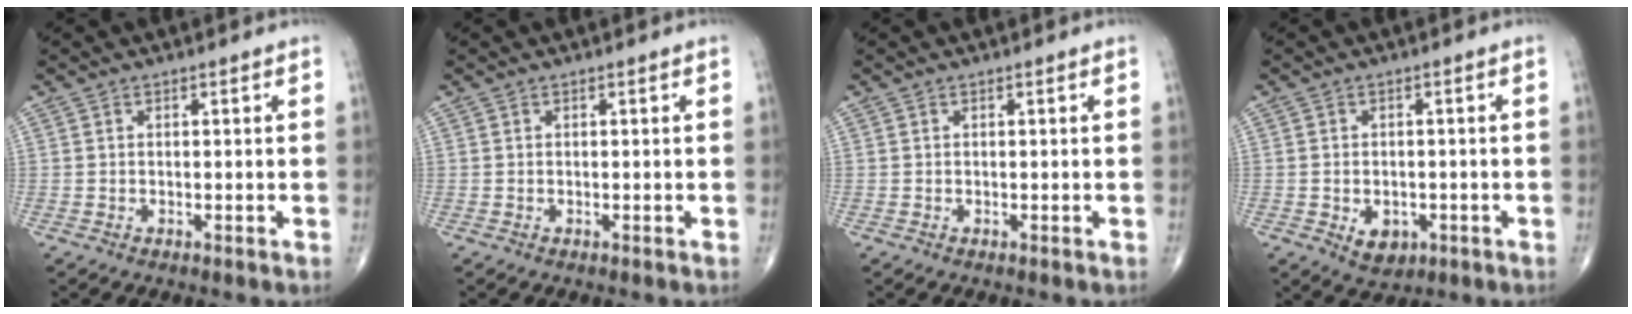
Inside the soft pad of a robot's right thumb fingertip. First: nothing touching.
{"total": 0.0}
{"total": 0.0}
{"total": 4.8, "force": [-1.6, 3.5, 2.9], "torque": [-0.029, 0.005, -0.014]}